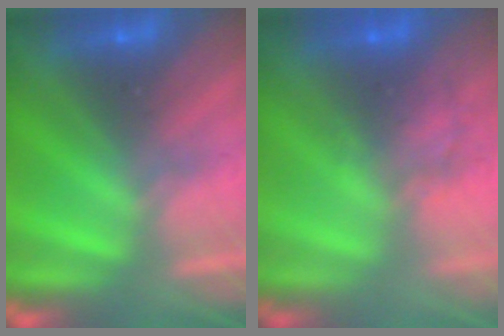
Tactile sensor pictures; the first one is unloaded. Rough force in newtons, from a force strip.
{"total": 4.5}